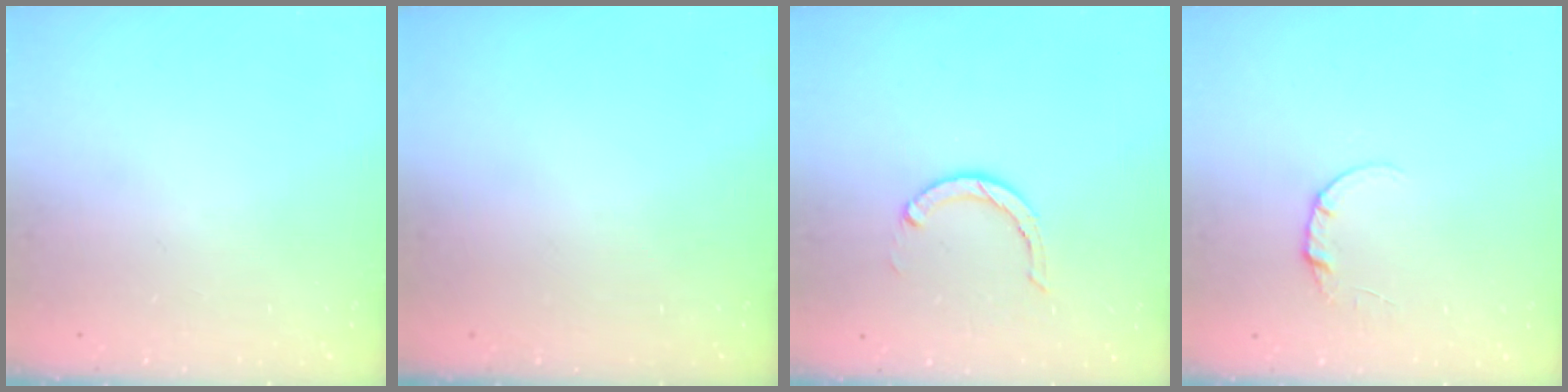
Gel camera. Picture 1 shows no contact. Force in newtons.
{"total": 0.0}
{"total": 3.9, "press": 3.8, "slide": 0.4}
{"total": 3.3, "press": 3.3, "slide": 0.4}